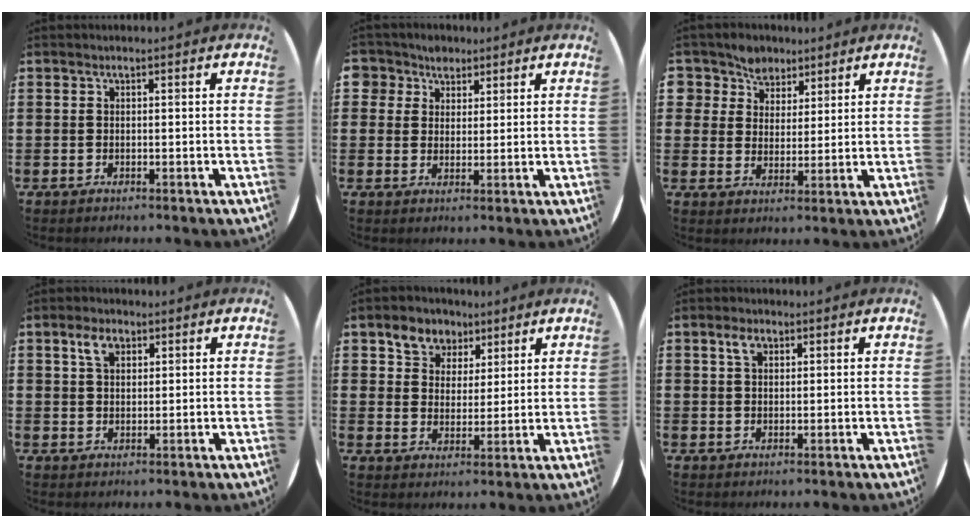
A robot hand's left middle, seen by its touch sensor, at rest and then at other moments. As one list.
[{"total": 3.9, "force": [2.6, 2.9, -0.1], "torque": [-0.006, 0.008, 0.049]}, {"total": 5.2, "force": [4.0, 3.3, -0.2], "torque": [-0.025, -0.003, 0.074]}, {"total": 3.2, "force": [1.9, 1.9, 1.8], "torque": [-0.024, -0.001, 0.032]}, {"total": 5.4, "force": [3.8, 3.8, 0.3], "torque": [-0.024, 0.002, 0.068]}, {"total": 2.5, "force": [1.4, 1.5, 1.4], "torque": [-0.024, 0.002, 0.025]}]